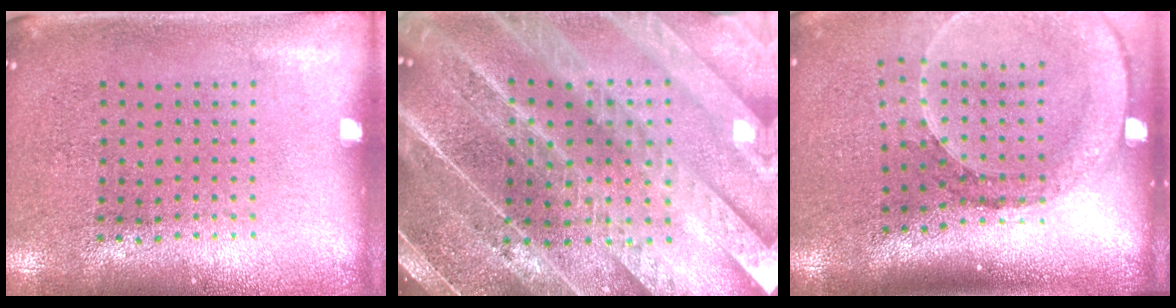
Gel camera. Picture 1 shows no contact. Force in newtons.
{"total": 5.2, "press": 4.5, "slide": 2.7}
{"total": 2.7, "press": 2.0, "slide": 1.8}